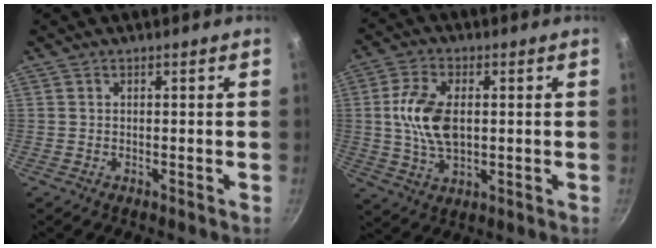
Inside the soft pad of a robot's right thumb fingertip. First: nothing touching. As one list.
[{"total": 10.7, "force": [0.9, 6.3, 8.7], "torque": [-0.158, 0.003, 0.017]}]